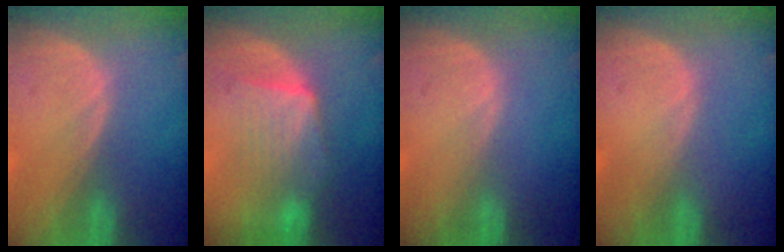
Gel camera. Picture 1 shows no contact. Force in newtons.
{"total": 7.4, "press": 7.4, "slide": 0.7}
{"total": 0.0}
{"total": 0.0}